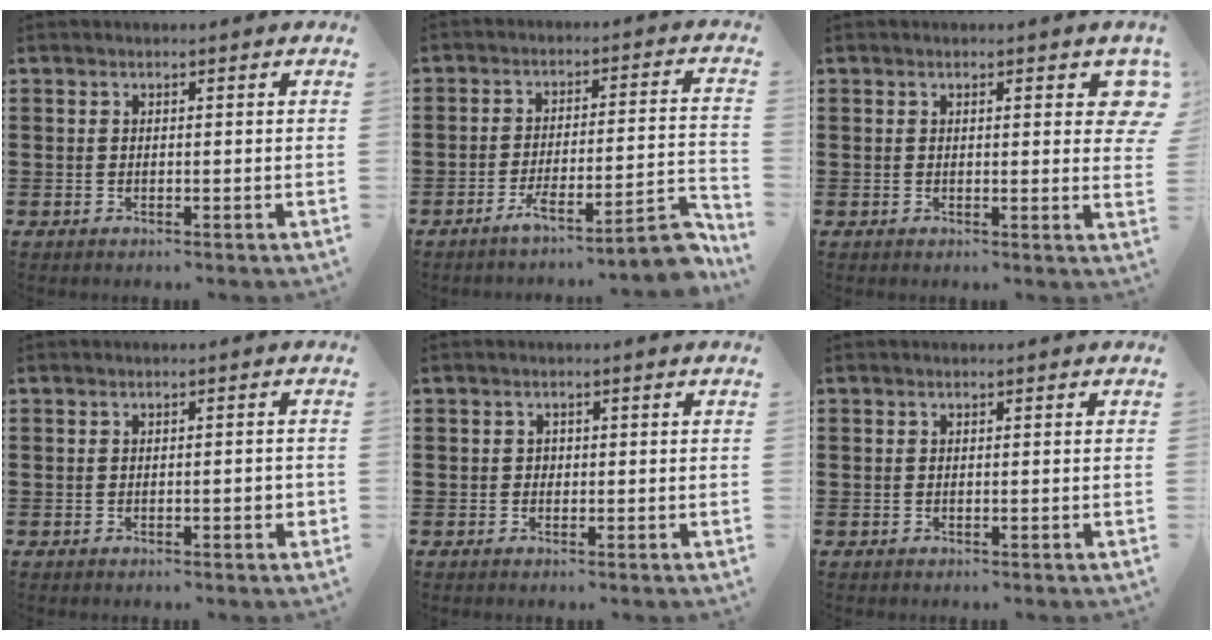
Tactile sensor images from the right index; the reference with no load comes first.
{"total": 8.3, "force": [-6.3, 0.6, 5.5], "torque": [-0.089, -0.006, -0.119]}
{"total": 2.4, "force": [0.9, 0.8, 2.0], "torque": [-0.018, -0.004, 0.010]}
{"total": 1.5, "force": [-0.5, 0.3, 1.3], "torque": [-0.022, -0.001, -0.009]}
{"total": 0.7, "force": [0.0, 0.7, 0.3], "torque": [-0.008, 0.002, 0.000]}
{"total": 0.0}